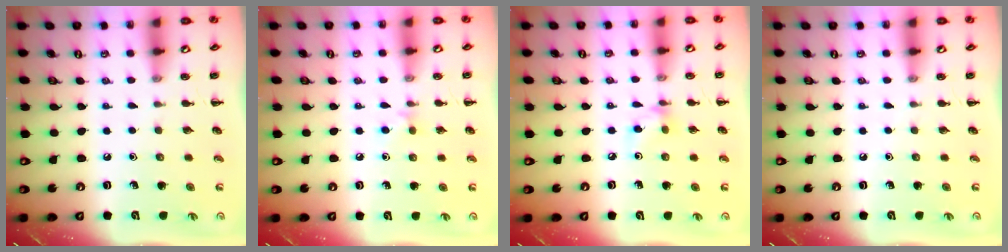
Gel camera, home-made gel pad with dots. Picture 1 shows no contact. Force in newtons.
{"total": 4.1, "press": 3.8, "slide": 1.5}
{"total": 6.0, "press": 6.0, "slide": 0.9}
{"total": 0.0}